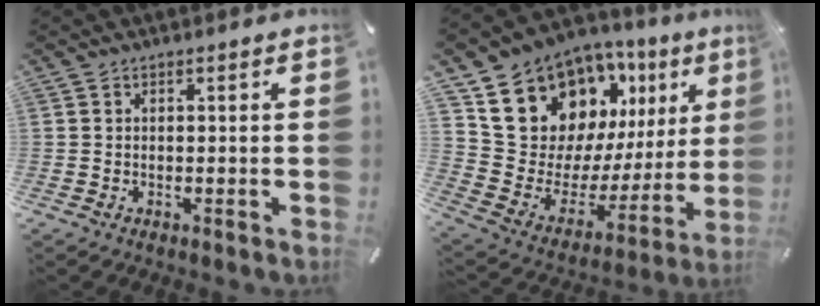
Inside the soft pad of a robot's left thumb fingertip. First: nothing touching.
{"total": 17.3, "force": [10.9, 11.6, 6.7], "torque": [-0.105, -0.093, 0.207]}